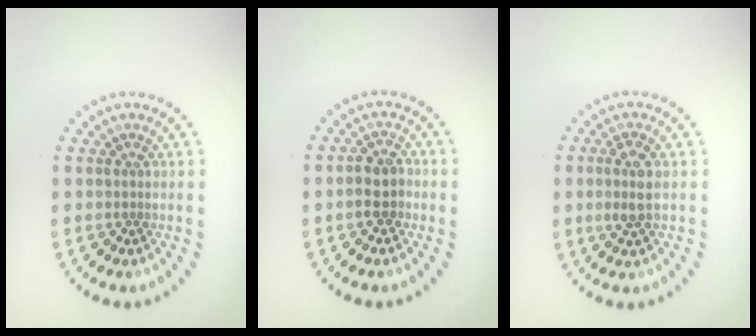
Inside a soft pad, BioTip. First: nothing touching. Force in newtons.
{"total": 2.7, "press": 2.6, "slide": 0.9}
{"total": 2.2, "press": 2.1, "slide": 0.7}